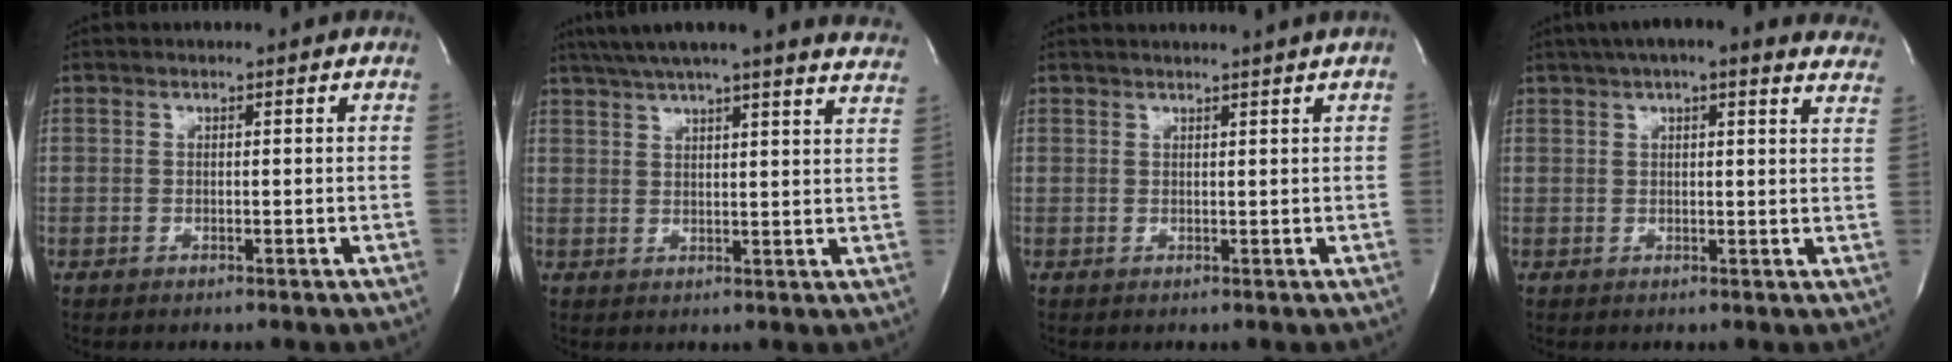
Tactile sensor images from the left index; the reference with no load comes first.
{"total": 23.3, "force": [20.9, 0.8, 10.2], "torque": [-0.163, -0.020, 0.253]}
{"total": 3.8, "force": [3.3, -1.0, 1.7], "torque": [-0.020, 0.010, 0.040]}
{"total": 17.0, "force": [14.1, 3.5, 8.8], "torque": [-0.123, 0.036, 0.164]}